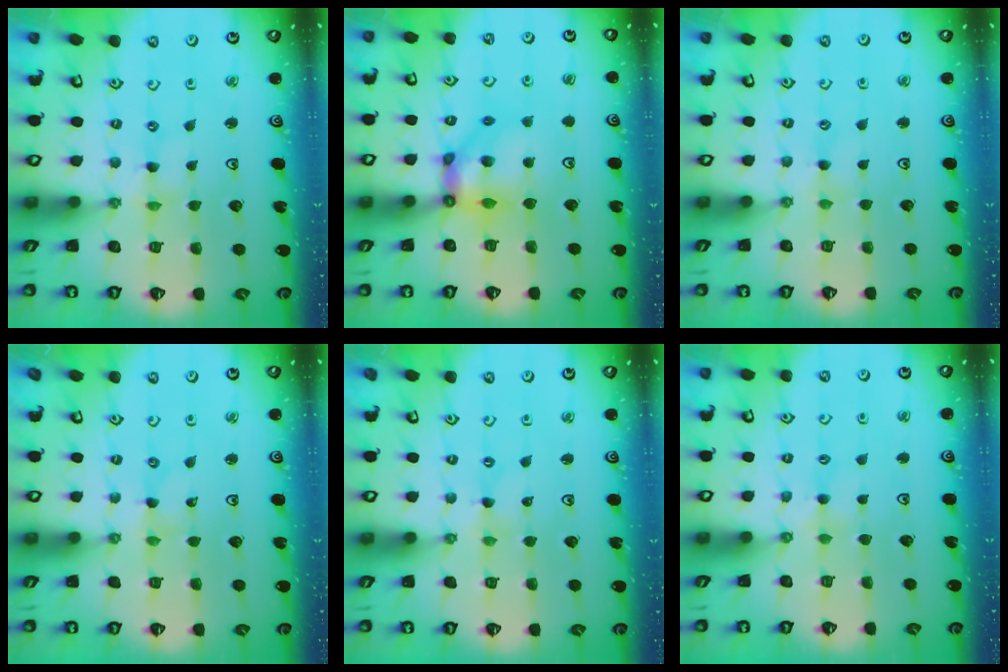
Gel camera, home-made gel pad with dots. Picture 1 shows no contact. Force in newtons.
{"total": 10.8, "press": 10.8, "slide": 1.4}
{"total": 1.7, "press": 1.6, "slide": 0.3}
{"total": 0.0}
{"total": 0.0}
{"total": 3.9, "press": 3.9, "slide": 0.6}